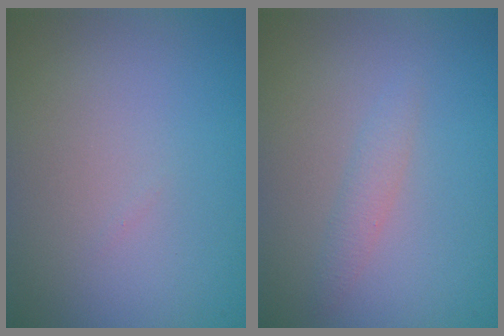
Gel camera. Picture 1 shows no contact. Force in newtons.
{"total": 1.3, "press": 1.3, "slide": 0.0}